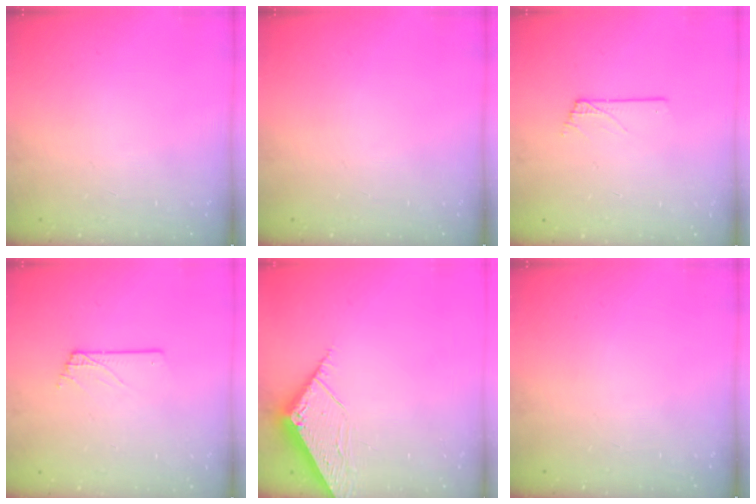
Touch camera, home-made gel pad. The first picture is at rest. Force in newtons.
{"total": 0.0}
{"total": 0.5, "press": 0.5, "slide": 0.1}
{"total": 1.0, "press": 1.0, "slide": 0.1}
{"total": 6.1, "press": 6.1, "slide": 0.4}
{"total": 0.0}